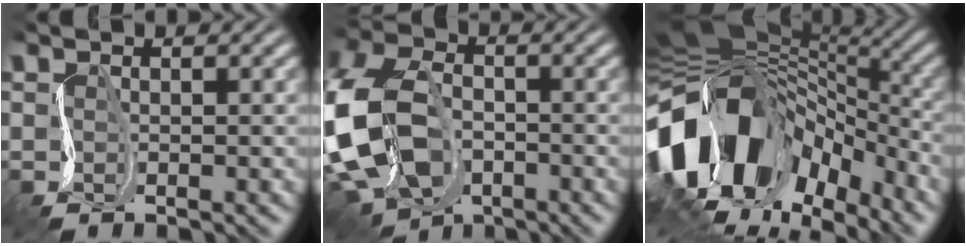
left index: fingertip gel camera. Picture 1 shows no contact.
{"total": 14.1, "force": [-4.9, 9.7, 8.9], "torque": [-0.236, -0.030, -0.085]}
{"total": 16.8, "force": [-4.4, 10.5, 12.4], "torque": [-0.236, -0.021, -0.066]}